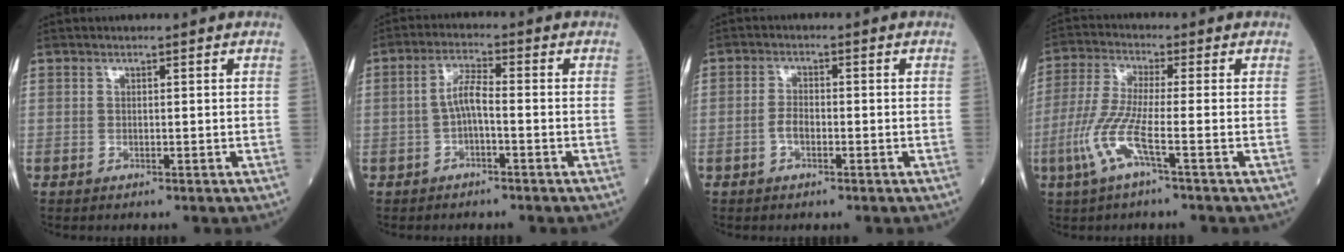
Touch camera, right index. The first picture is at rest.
{"total": 3.9, "force": [-1.0, 0.8, 3.7], "torque": [-0.071, 0.012, -0.020]}
{"total": 2.3, "force": [-0.8, 1.1, 1.8], "torque": [-0.032, 0.005, -0.014]}
{"total": 7.5, "force": [-2.9, -0.1, 6.9], "torque": [-0.154, -0.005, -0.066]}